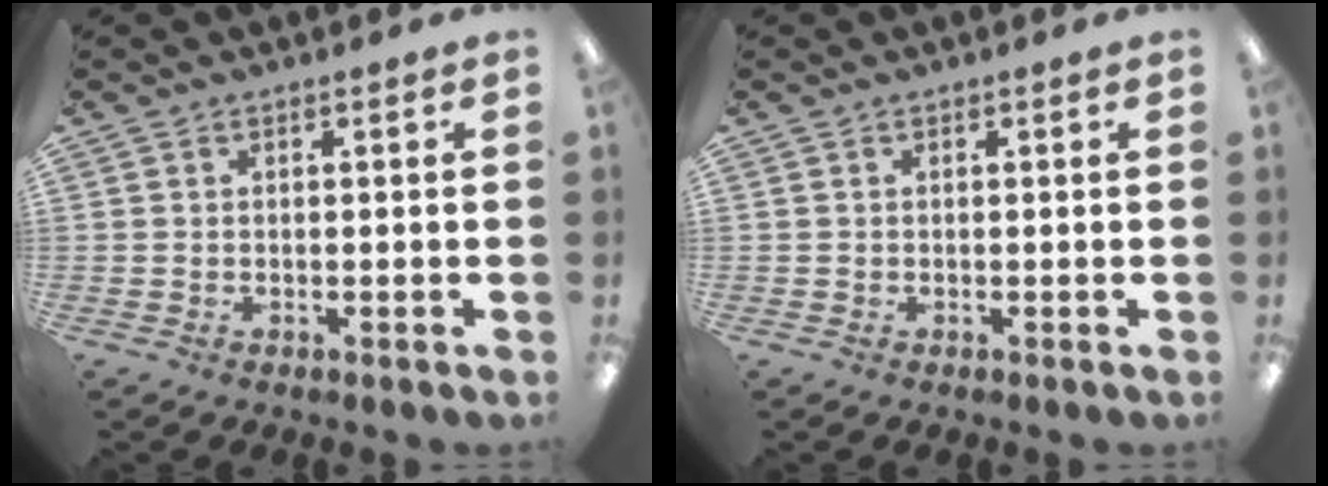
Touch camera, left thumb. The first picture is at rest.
{"total": 0.0}